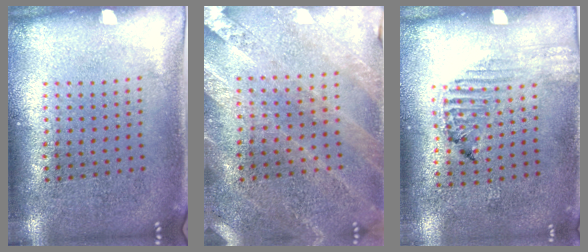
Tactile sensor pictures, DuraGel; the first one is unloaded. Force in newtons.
{"total": 0.6, "press": 0.6, "slide": 0.2}
{"total": 1.2, "press": 1.2, "slide": 0.2}